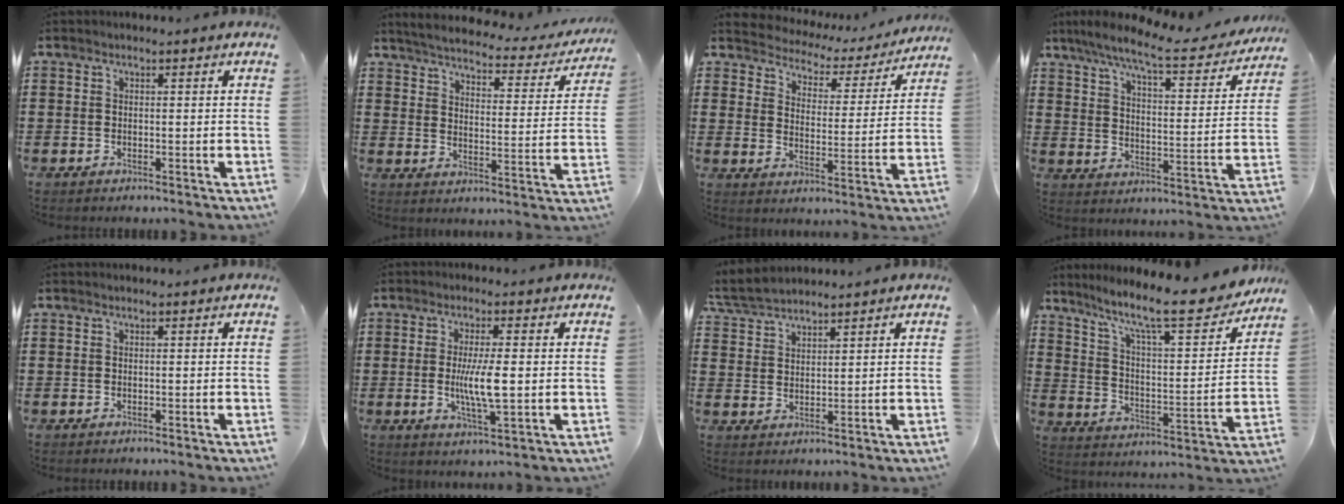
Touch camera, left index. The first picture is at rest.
{"total": 4.1, "force": [3.9, 0.0, 1.2], "torque": [-0.047, -0.031, 0.060]}
{"total": 3.0, "force": [2.9, 0.7, -0.4], "torque": [-0.019, -0.026, 0.040]}
{"total": 8.7, "force": [7.2, 0.4, 4.9], "torque": [-0.121, -0.038, 0.119]}
{"total": 0.0}
{"total": 6.7, "force": [-0.1, 1.3, 6.6], "torque": [-0.130, -0.006, -0.009]}
{"total": 3.9, "force": [3.7, 0.6, 1.0], "torque": [-0.034, -0.008, 0.070]}
{"total": 12.3, "force": [10.1, 1.1, 6.9], "torque": [-0.147, -0.067, 0.164]}